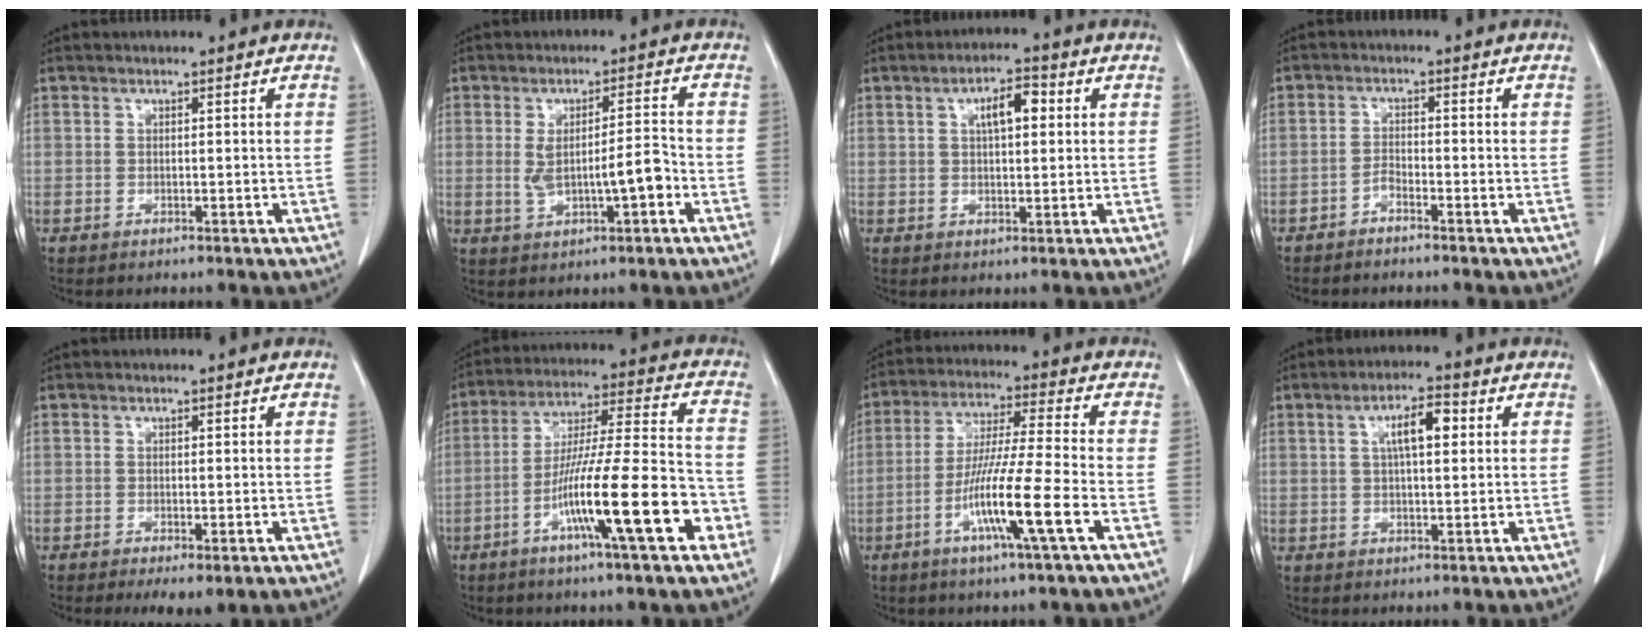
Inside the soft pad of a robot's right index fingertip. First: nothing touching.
{"total": 6.6, "force": [-1.2, 1.5, 6.3], "torque": [-0.114, 0.010, -0.010]}
{"total": 5.2, "force": [1.6, 1.8, 4.6], "torque": [-0.078, 0.012, 0.026]}
{"total": 1.8, "force": [-1.6, 0.1, 0.8], "torque": [-0.016, 0.002, -0.032]}
{"total": 3.2, "force": [-1.3, 1.0, 2.8], "torque": [-0.039, -0.007, -0.012]}
{"total": 17.3, "force": [-6.9, 0.8, 15.8], "torque": [-0.267, -0.006, -0.116]}
{"total": 11.8, "force": [-4.5, -1.0, 10.9], "torque": [-0.208, -0.015, -0.086]}
{"total": 5.7, "force": [1.6, 1.6, 5.3], "torque": [-0.094, 0.012, 0.029]}